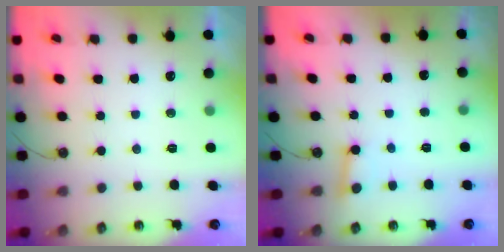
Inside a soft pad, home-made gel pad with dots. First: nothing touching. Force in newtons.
{"total": 2.5, "press": 2.5, "slide": 0.4}